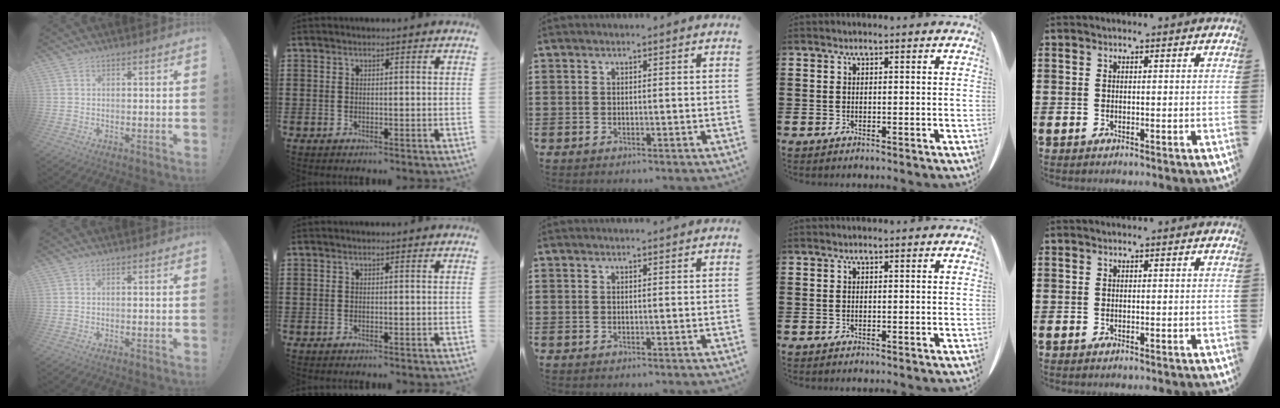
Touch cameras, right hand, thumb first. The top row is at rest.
{"middle": {"total": 0.5, "force": [0.5, 0.0, 0.1], "torque": [-0.004, 0.000, 0.010]}}